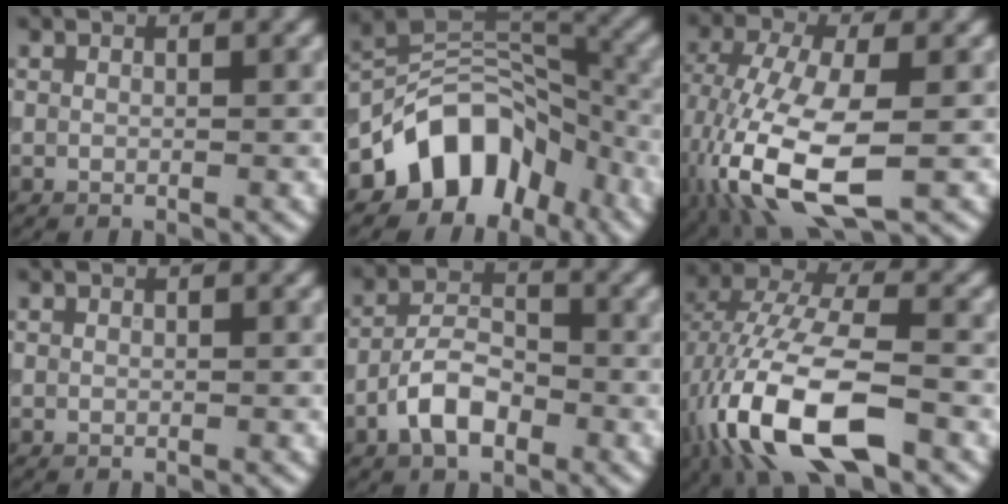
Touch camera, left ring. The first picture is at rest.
{"total": 9.7, "force": [-5.7, 6.3, 4.7], "torque": [-0.051, 0.010, -0.104]}
{"total": 10.7, "force": [-3.1, 4.9, 8.9], "torque": [-0.210, -0.015, -0.056]}
{"total": 0.0}
{"total": 4.5, "force": [-2.5, 2.3, 2.9], "torque": [-0.054, 0.009, -0.048]}
{"total": 12.4, "force": [-4.9, 5.6, 9.9], "torque": [-0.215, -0.006, -0.089]}